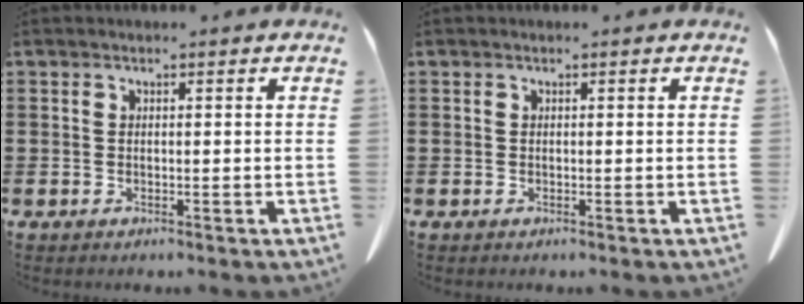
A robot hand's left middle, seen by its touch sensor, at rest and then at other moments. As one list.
[{"total": 0.0}]